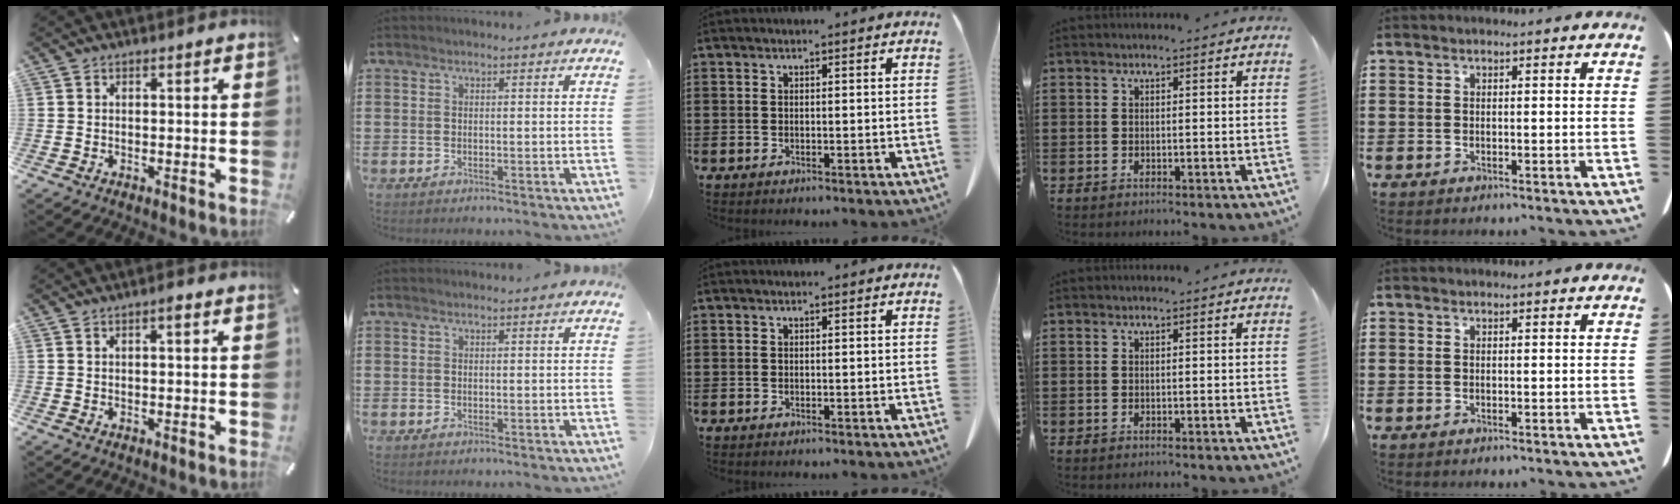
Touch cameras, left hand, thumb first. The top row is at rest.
{"thumb": {"total": 1.8, "force": [0.6, 0.6, 1.6], "torque": [-0.033, 0.006, 0.008]}}